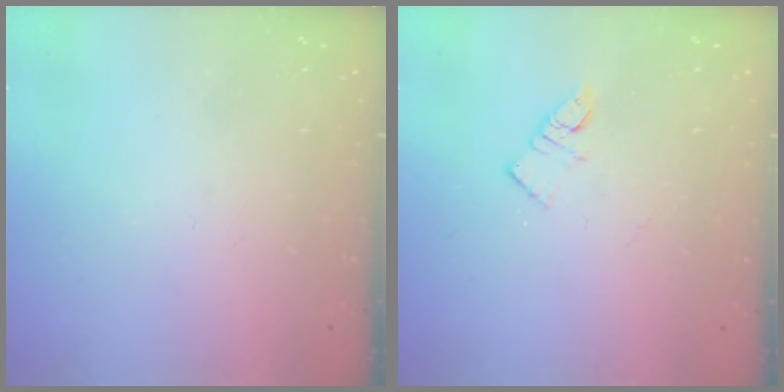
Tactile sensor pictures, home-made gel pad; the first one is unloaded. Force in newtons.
{"total": 4.9, "press": 4.9, "slide": 0.2}